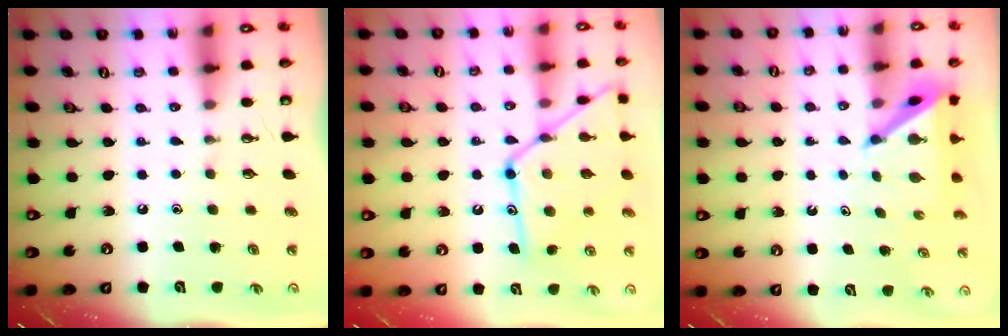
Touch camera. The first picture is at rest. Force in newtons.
{"total": 17.8, "press": 17.7, "slide": 1.5}
{"total": 5.1, "press": 5.0, "slide": 0.4}